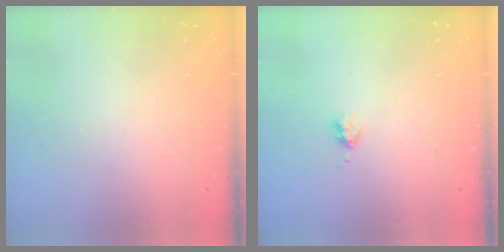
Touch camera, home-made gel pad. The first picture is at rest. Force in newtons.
{"total": 3.4, "press": 3.3, "slide": 0.5}